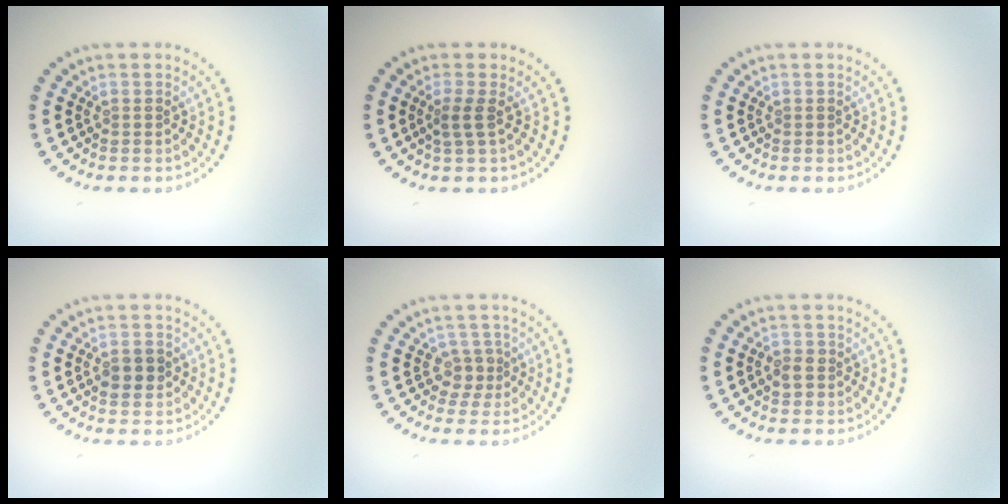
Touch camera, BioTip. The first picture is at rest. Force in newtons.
{"total": 1.7, "press": 1.2, "slide": 1.2}
{"total": 0.0}
{"total": 2.3, "press": 2.2, "slide": 0.2}
{"total": 1.8, "press": 1.5, "slide": 1.1}
{"total": 1.6, "press": 1.6, "slide": 0.3}